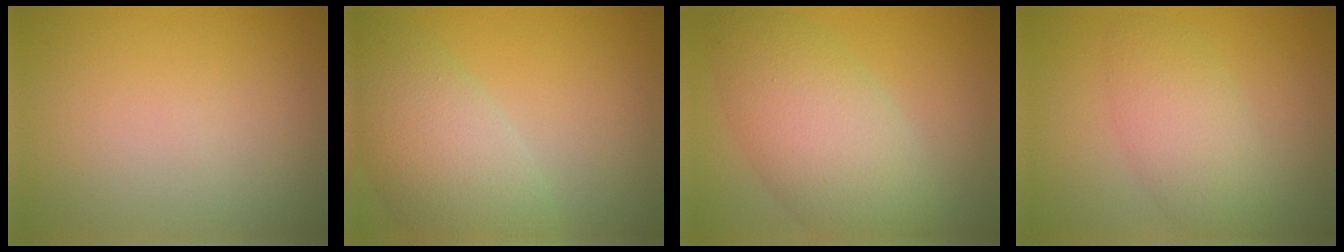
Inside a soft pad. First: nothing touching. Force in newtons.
{"total": 7.2, "press": 7.2, "slide": 0.6}
{"total": 7.8, "press": 7.8, "slide": 0.2}
{"total": 3.9, "press": 3.9, "slide": 0.2}